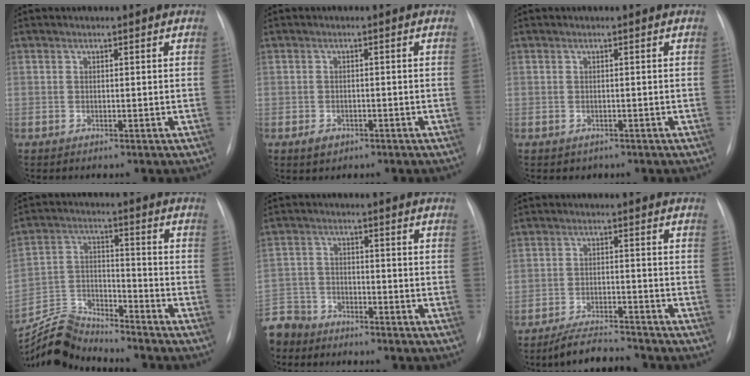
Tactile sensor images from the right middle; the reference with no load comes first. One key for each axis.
{"total": 2.1, "fx": -1.2, "fy": 1.5, "fz": 0.9, "tx": -0.015, "ty": 0.002, "tz": -0.010}
{"total": 1.1, "fx": -0.6, "fy": 0.9, "fz": 0.1, "tx": -0.005, "ty": 0.002, "tz": -0.004}
{"total": 10.0, "fx": -10.0, "fy": -0.1, "fz": -0.4, "tx": -0.002, "ty": 0.034, "tz": -0.189}
{"total": 11.3, "fx": -9.4, "fy": 5.7, "fz": 2.5, "tx": -0.080, "ty": 0.002, "tz": -0.171}
{"total": 5.8, "fx": -5.6, "fy": 0.4, "fz": 1.4, "tx": -0.027, "ty": -0.014, "tz": -0.097}